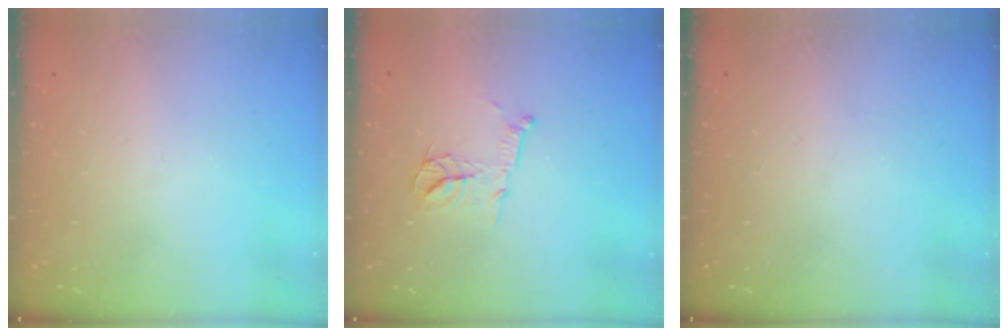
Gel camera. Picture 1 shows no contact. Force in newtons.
{"total": 11.7, "press": 11.7, "slide": 0.7}
{"total": 0.0}